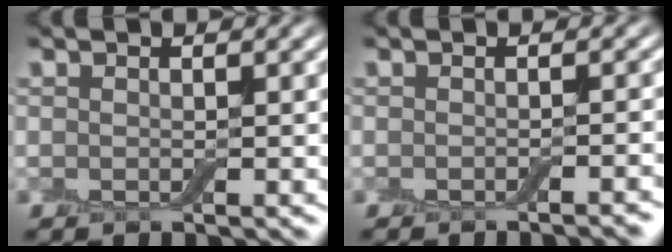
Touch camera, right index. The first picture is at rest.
{"total": 1.6, "force": [-1.1, 0.3, 1.1], "torque": [-0.003, 0.002, -0.018]}